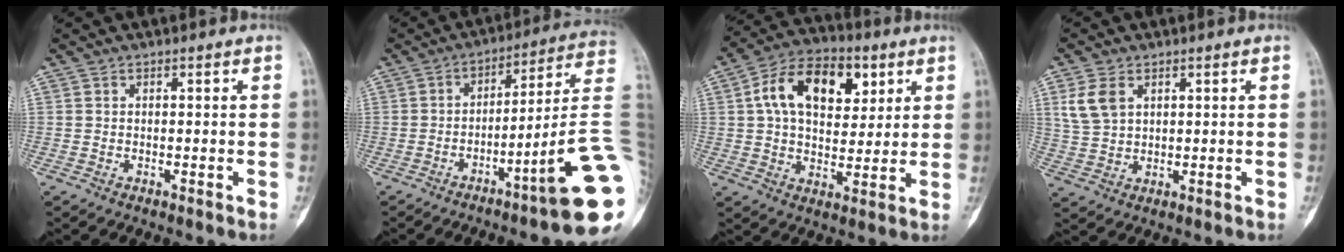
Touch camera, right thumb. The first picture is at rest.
{"total": 18.2, "force": [-5.8, 0.9, 17.2], "torque": [-0.182, 0.035, -0.086]}
{"total": 16.3, "force": [5.3, 10.3, 11.5], "torque": [-0.158, 0.002, 0.086]}
{"total": 5.9, "force": [2.5, 3.9, 3.8], "torque": [-0.074, -0.003, 0.057]}